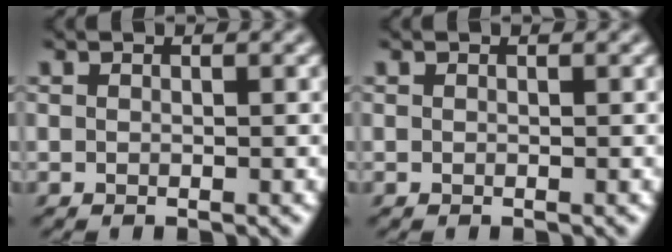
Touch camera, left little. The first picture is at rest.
{"total": 0.0}